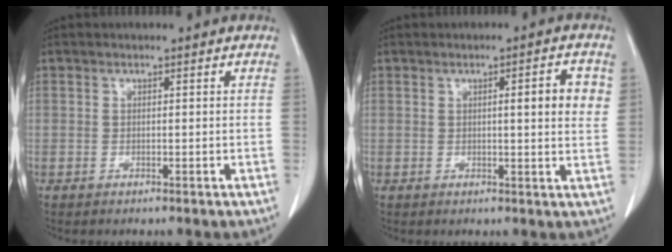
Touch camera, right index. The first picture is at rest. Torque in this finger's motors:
{"motor_torque": [0.02, 0.24, 0.08, 0.01]}